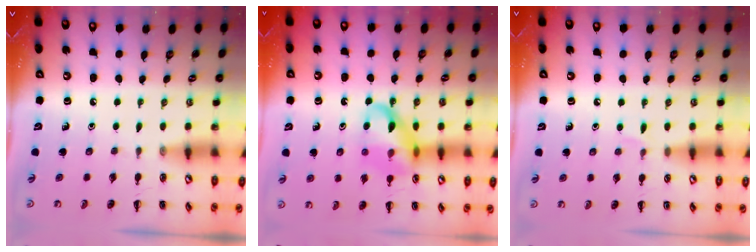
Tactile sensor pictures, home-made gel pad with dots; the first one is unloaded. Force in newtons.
{"total": 13.5, "press": 13.4, "slide": 2.0}
{"total": 3.3, "press": 3.2, "slide": 1.0}